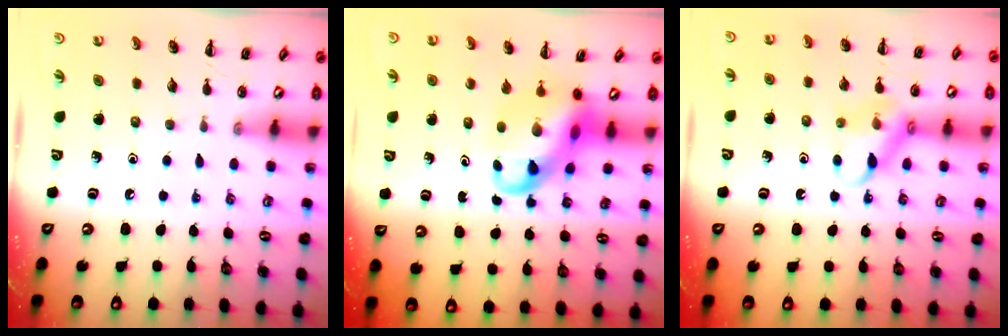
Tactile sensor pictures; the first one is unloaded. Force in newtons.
{"total": 9.2, "press": 8.9, "slide": 2.5}
{"total": 12.5, "press": 12.4, "slide": 1.7}